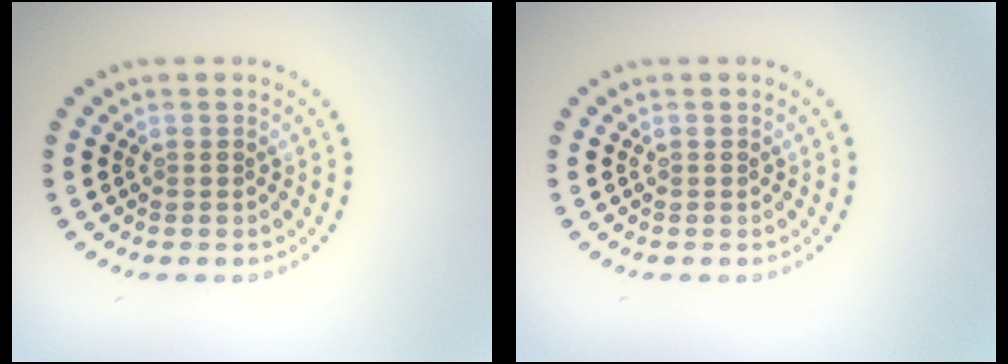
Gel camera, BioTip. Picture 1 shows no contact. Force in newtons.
{"total": 0.0}